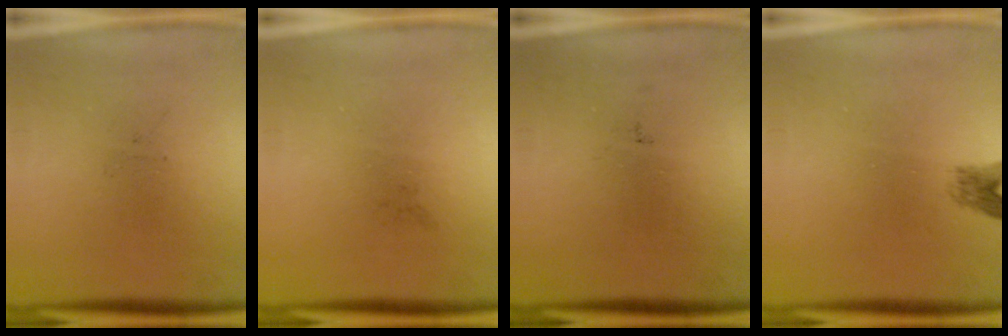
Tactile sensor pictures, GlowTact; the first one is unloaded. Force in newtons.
{"total": 0.0}
{"total": 0.0}
{"total": 1.8}